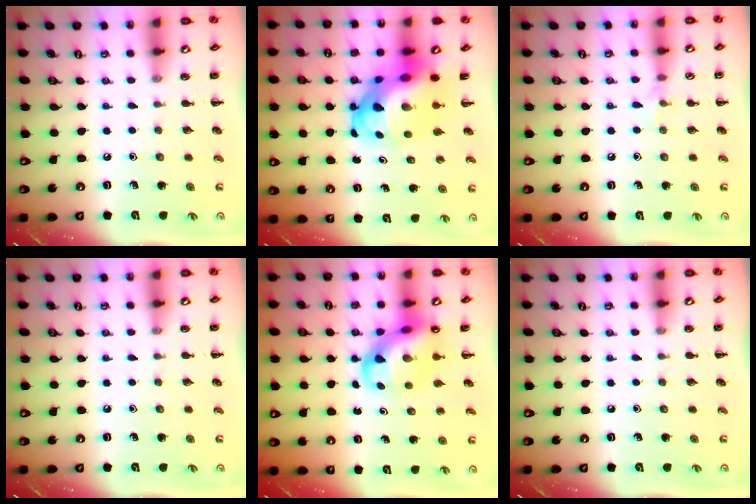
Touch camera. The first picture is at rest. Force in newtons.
{"total": 11.9, "press": 11.5, "slide": 3.2}
{"total": 5.1, "press": 4.8, "slide": 1.9}
{"total": 0.0}
{"total": 8.3, "press": 7.9, "slide": 2.3}
{"total": 0.0}